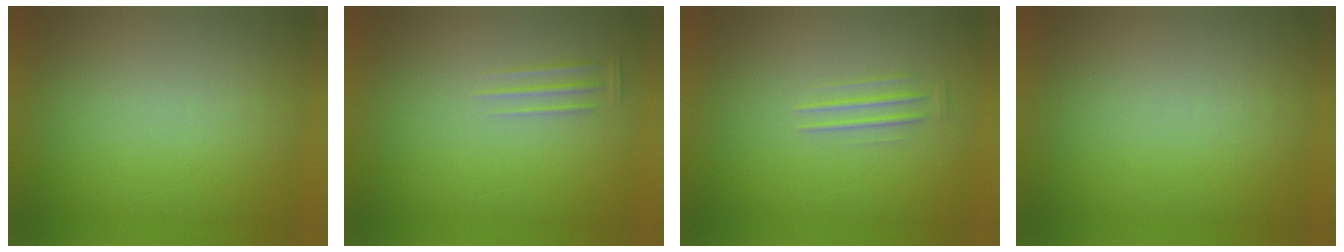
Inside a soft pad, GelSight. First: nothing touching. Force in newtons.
{"total": 1.2}
{"total": 1.4}
{"total": 0.0}